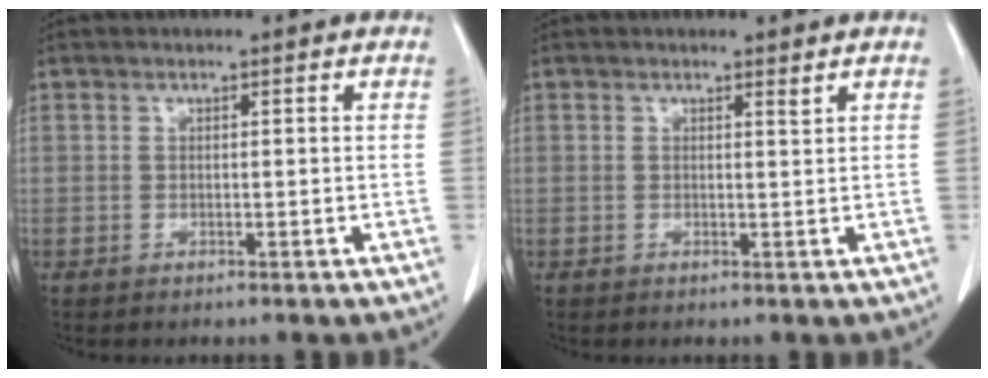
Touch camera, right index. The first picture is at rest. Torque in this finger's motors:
{"motor_torque": [-0.46, 0.25, 0.00, -0.02]}